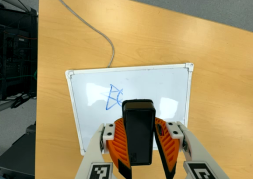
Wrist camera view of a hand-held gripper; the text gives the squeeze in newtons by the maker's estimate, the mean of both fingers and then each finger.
{"total": 11.5, "left": 10.4, "right": 12.6}